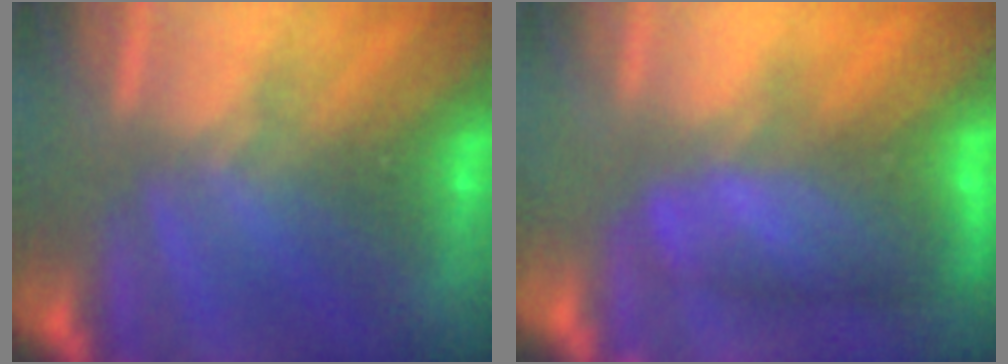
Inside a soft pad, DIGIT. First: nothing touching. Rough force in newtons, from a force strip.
{"total": 11.6}